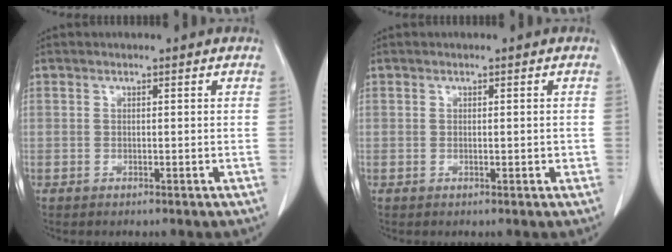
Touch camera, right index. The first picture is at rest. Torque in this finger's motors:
{"motor_torque": [-0.04, 0.05, 0.02, 0.01]}